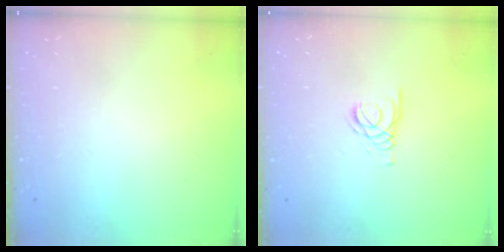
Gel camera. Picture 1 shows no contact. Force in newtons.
{"total": 2.1, "press": 2.1, "slide": 0.2}